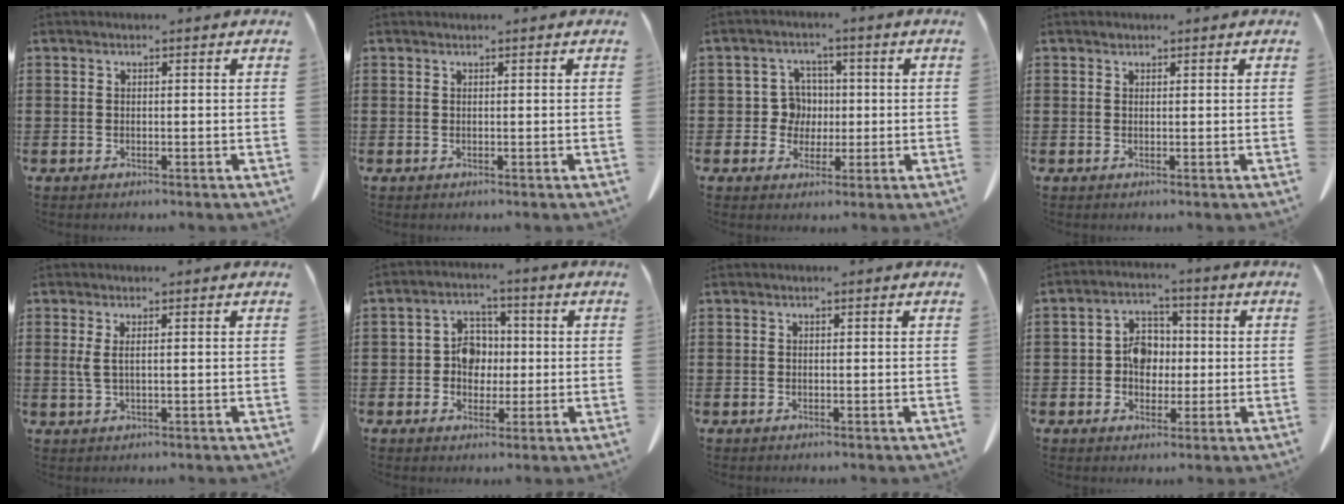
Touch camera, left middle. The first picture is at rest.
{"total": 0.0}
{"total": 5.1, "force": [0.1, 4.7, 1.8], "torque": [-0.044, 0.012, -0.001]}
{"total": 0.5, "force": [0.3, 0.4, 0.1], "torque": [-0.005, 0.002, 0.007]}
{"total": 1.8, "force": [0.4, 0.2, 1.7], "torque": [-0.045, -0.004, 0.006]}
{"total": 5.2, "force": [0.1, 4.6, 2.5], "torque": [-0.056, 0.012, -0.003]}
{"total": 0.0}
{"total": 5.7, "force": [-0.1, 4.6, 3.4], "torque": [-0.070, 0.013, -0.006]}